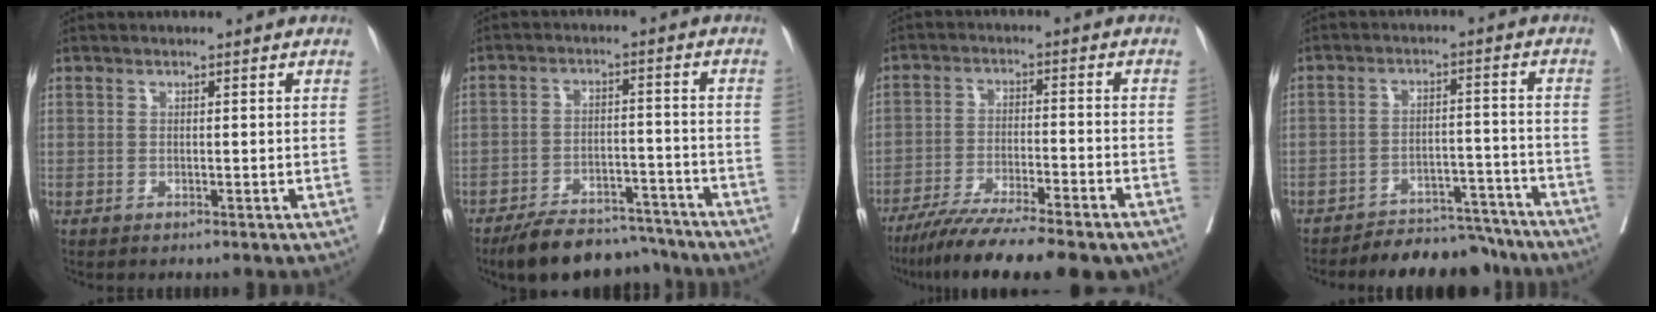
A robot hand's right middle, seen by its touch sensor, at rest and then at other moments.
{"total": 11.8, "force": [-10.6, 3.9, 3.3], "torque": [-0.038, 0.017, -0.160]}
{"total": 16.2, "force": [-13.3, 1.5, 9.1], "torque": [-0.137, -0.030, -0.209]}
{"total": 10.8, "force": [-10.2, 3.3, 1.6], "torque": [0.004, 0.019, -0.140]}